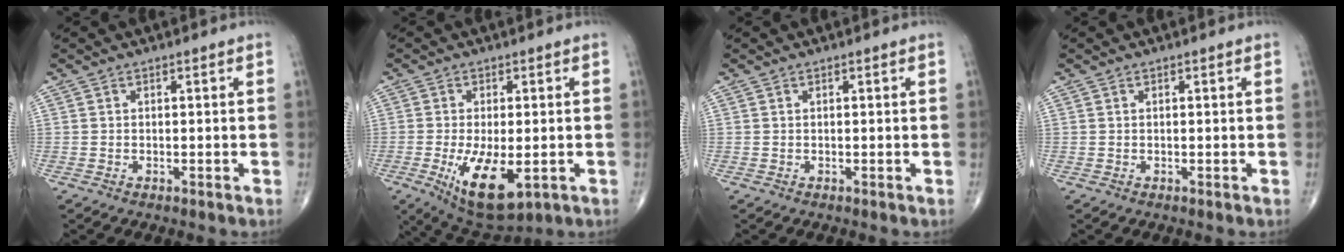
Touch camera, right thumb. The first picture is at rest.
{"total": 11.6, "force": [-3.5, 5.0, 9.9], "torque": [-0.167, -0.018, -0.044]}
{"total": 0.0}
{"total": 0.0}